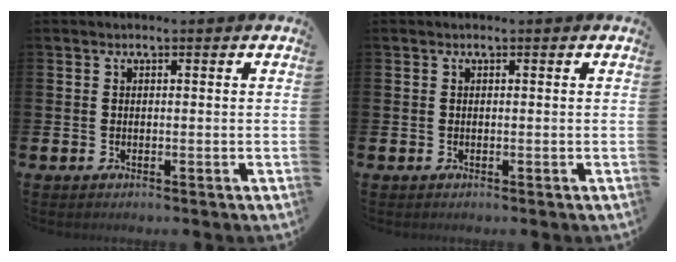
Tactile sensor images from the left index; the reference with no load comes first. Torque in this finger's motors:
{"motor_torque": [0.00, 0.00, 0.02, 0.01]}